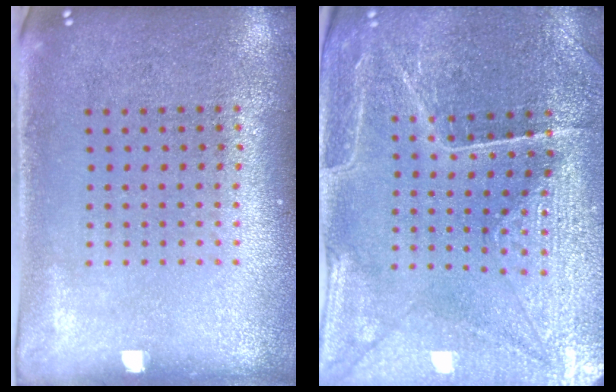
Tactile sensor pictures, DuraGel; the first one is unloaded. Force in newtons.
{"total": 3.4, "press": 3.4, "slide": 0.3}